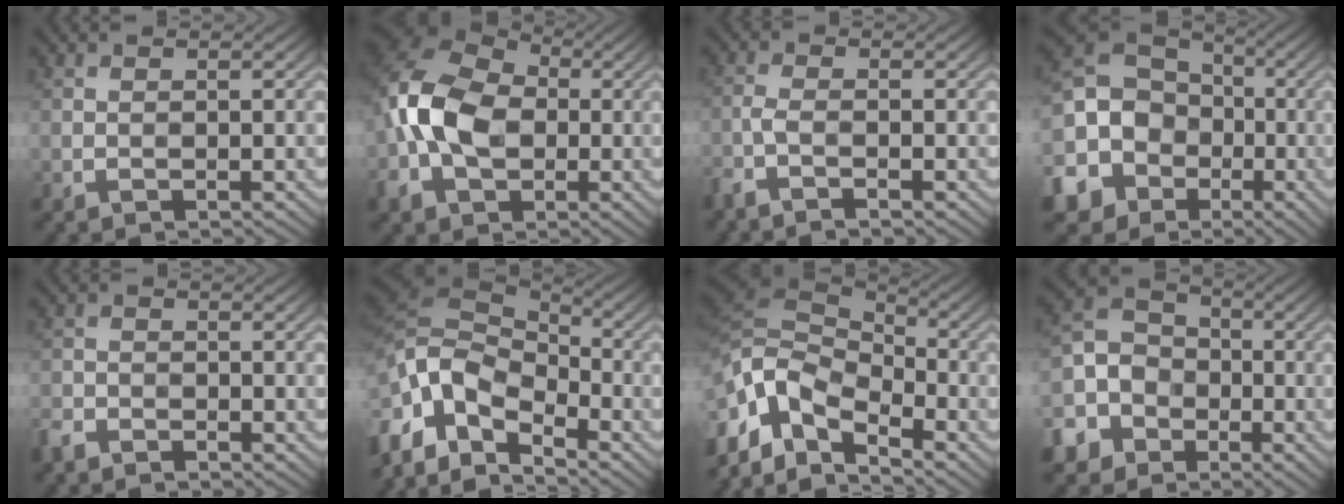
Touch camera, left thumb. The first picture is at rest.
{"total": 12.3, "force": [-1.4, 8.7, 8.6], "torque": [-0.213, 0.003, -0.044]}
{"total": 2.5, "force": [-1.9, 0.3, 1.5], "torque": [-0.042, -0.007, -0.052]}
{"total": 15.0, "force": [-5.1, 13.0, 5.5], "torque": [-0.175, -0.039, -0.118]}
{"total": 2.3, "force": [-2.0, 0.9, 0.7], "torque": [-0.017, -0.007, -0.051]}
{"total": 15.3, "force": [-5.2, 9.5, 10.8], "torque": [-0.259, -0.008, -0.093]}
{"total": 12.7, "force": [-5.4, 7.1, 9.0], "torque": [-0.214, -0.006, -0.103]}
{"total": 9.9, "force": [-5.0, 7.9, 3.2], "torque": [-0.091, -0.030, -0.120]}